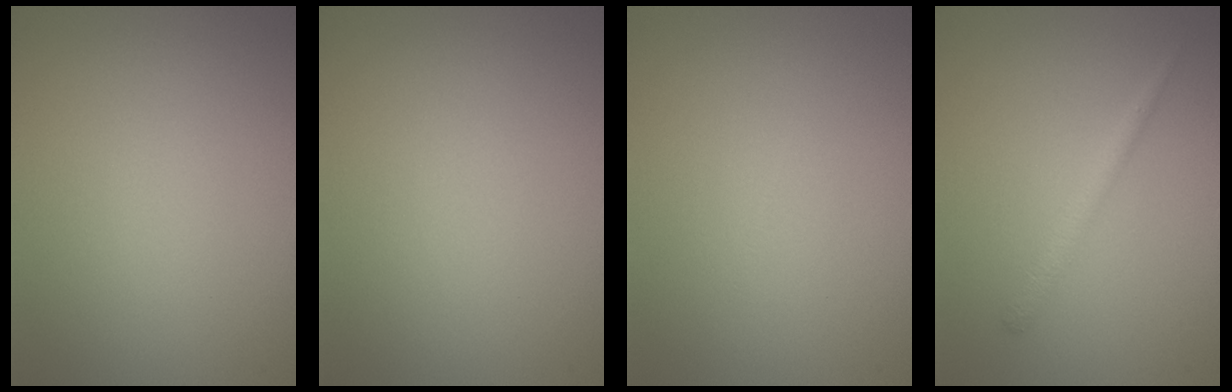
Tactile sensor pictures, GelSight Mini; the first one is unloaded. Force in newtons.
{"total": 0.0}
{"total": 0.0}
{"total": 1.5, "press": 1.5, "slide": 0.1}